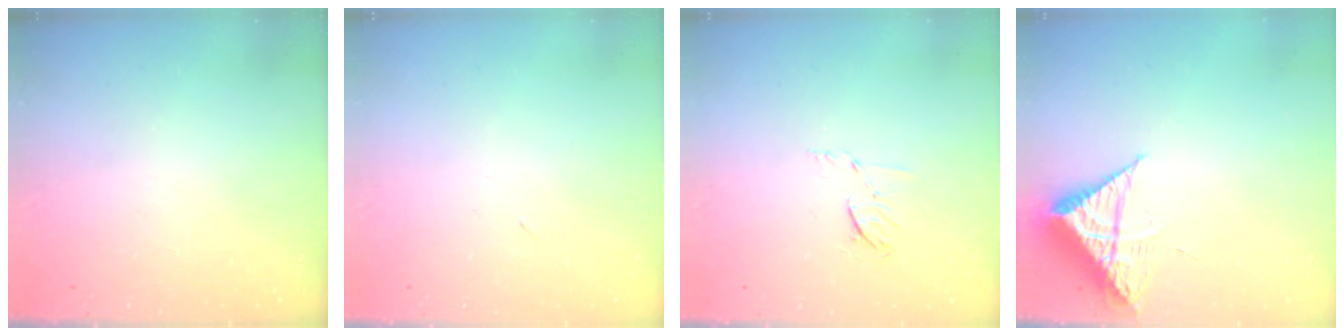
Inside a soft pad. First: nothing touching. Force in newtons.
{"total": 2.4, "press": 2.3, "slide": 0.8}
{"total": 4.4, "press": 4.2, "slide": 1.5}
{"total": 8.8, "press": 8.8, "slide": 1.0}